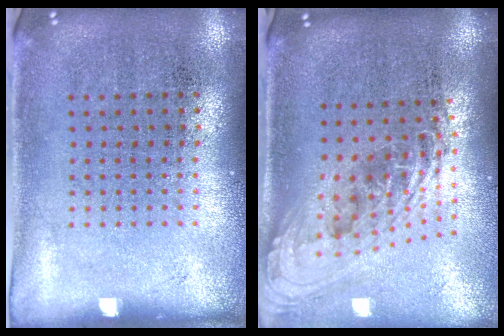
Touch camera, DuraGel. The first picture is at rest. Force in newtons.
{"total": 2.3, "press": 1.6, "slide": 1.6}